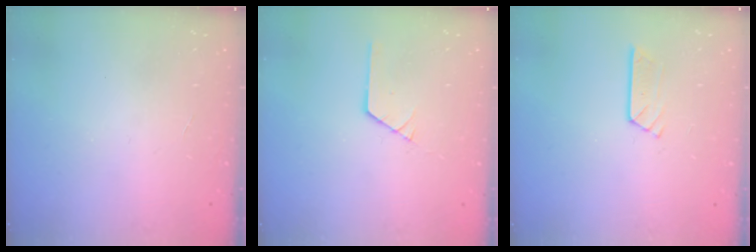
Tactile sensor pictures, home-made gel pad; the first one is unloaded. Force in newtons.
{"total": 1.0, "press": 1.0, "slide": 0.1}
{"total": 3.4, "press": 3.3, "slide": 0.4}